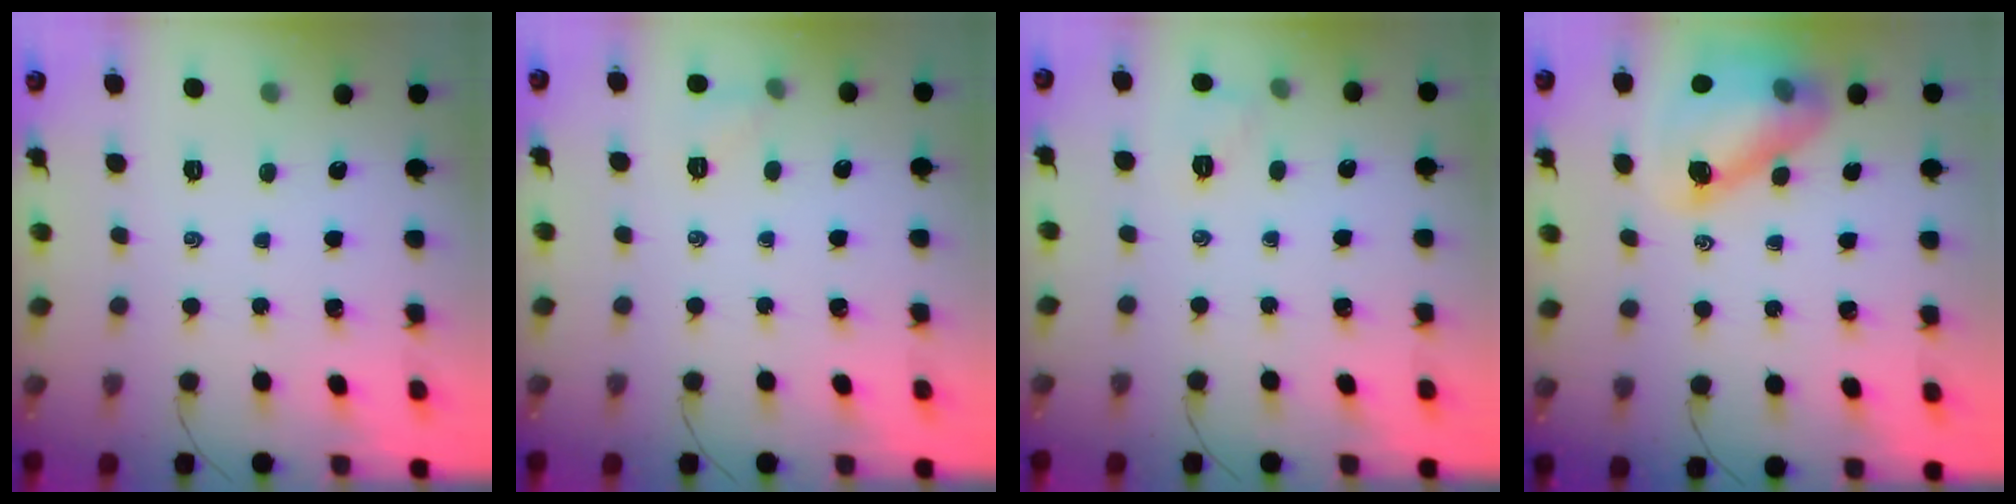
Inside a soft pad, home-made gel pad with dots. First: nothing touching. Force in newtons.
{"total": 4.1, "press": 3.9, "slide": 1.3}
{"total": 5.2, "press": 5.1, "slide": 1.2}
{"total": 12.3, "press": 11.8, "slide": 3.5}